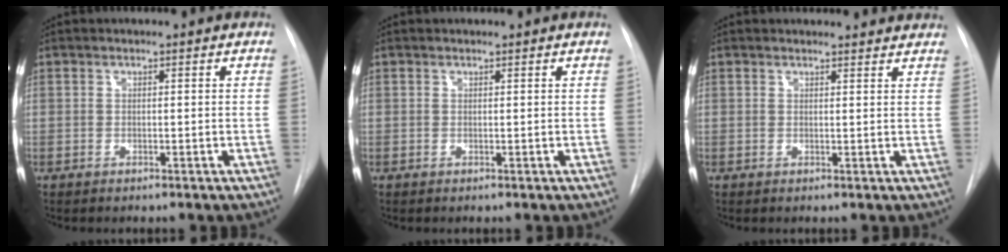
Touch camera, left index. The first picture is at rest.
{"total": 0.0}
{"total": 6.5, "force": [6.3, 1.4, 1.0], "torque": [0.003, 0.006, 0.052]}